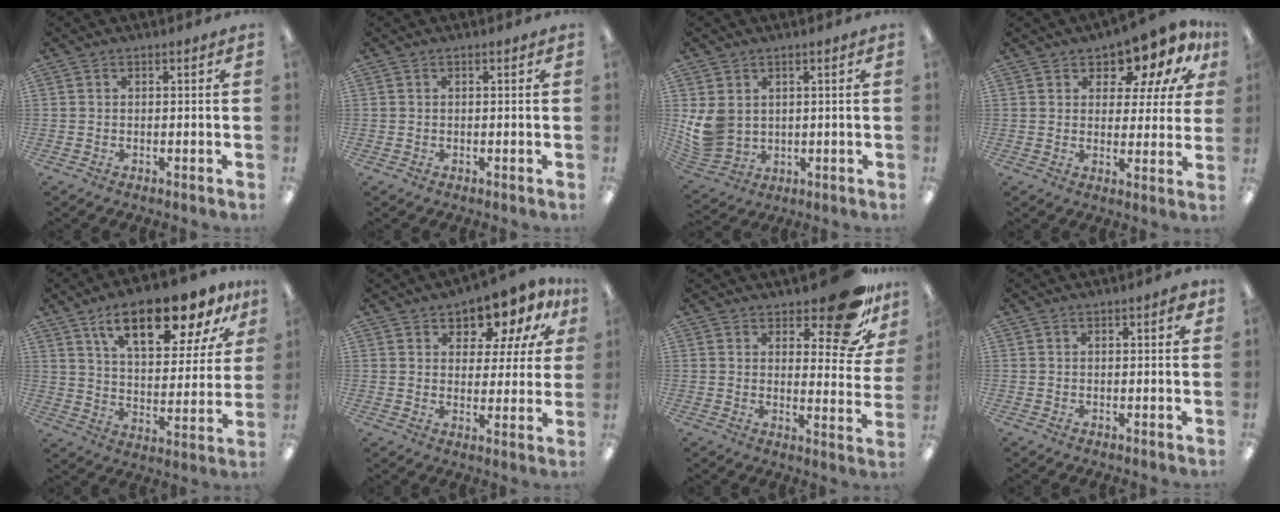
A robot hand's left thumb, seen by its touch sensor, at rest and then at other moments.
{"total": 0.0}
{"total": 8.1, "force": [1.7, 6.9, 3.9], "torque": [-0.098, -0.006, 0.039]}
{"total": 9.5, "force": [7.2, 4.7, 4.1], "torque": [-0.067, -0.050, 0.128]}
{"total": 17.8, "force": [11.9, 6.8, 11.3], "torque": [-0.176, -0.058, 0.197]}
{"total": 9.2, "force": [7.1, 4.7, 3.5], "torque": [-0.057, -0.047, 0.126]}
{"total": 15.5, "force": [10.6, 5.4, 9.8], "torque": [-0.124, -0.071, 0.177]}
{"total": 1.9, "force": [1.0, 0.5, 1.5], "torque": [-0.023, 0.000, 0.015]}